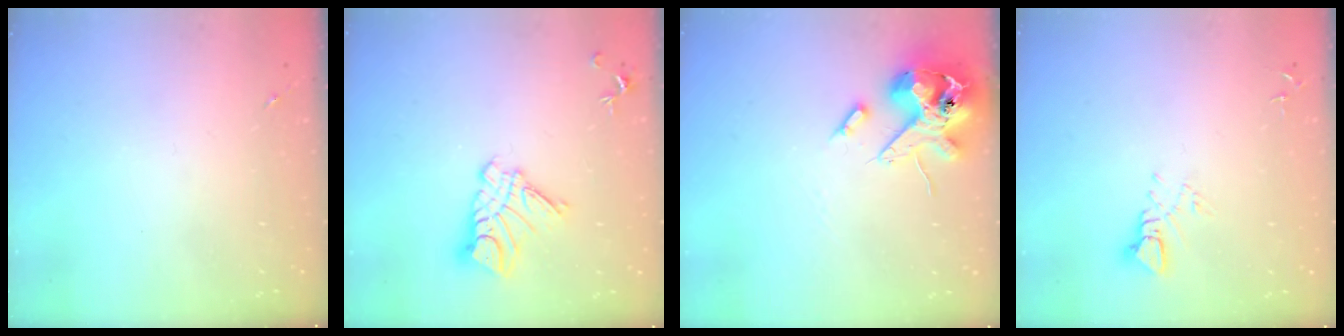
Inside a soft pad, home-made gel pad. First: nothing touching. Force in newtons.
{"total": 11.1, "press": 11.0, "slide": 1.1}
{"total": 13.7, "press": 13.5, "slide": 2.3}
{"total": 5.0, "press": 5.0, "slide": 0.2}